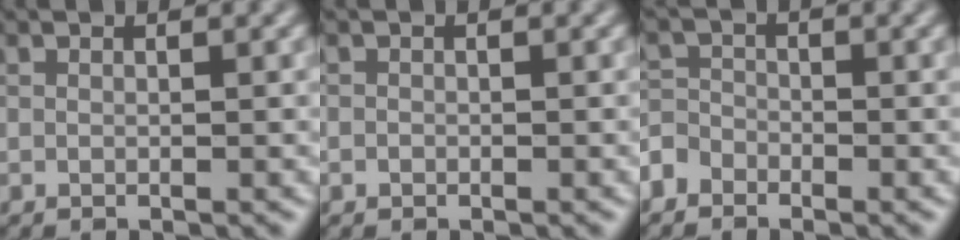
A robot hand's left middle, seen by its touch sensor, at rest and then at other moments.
{"total": 0.5, "force": [-0.2, 0.5, 0.1], "torque": [0.002, -0.004, -0.005]}
{"total": 2.7, "force": [-1.9, 1.9, 0.5], "torque": [0.002, 0.001, -0.044]}